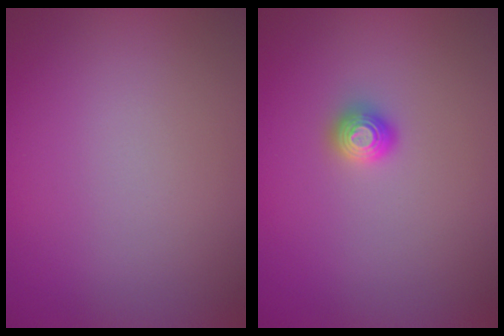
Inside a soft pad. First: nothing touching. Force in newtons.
{"total": 1.2, "press": 1.2, "slide": 0.2}